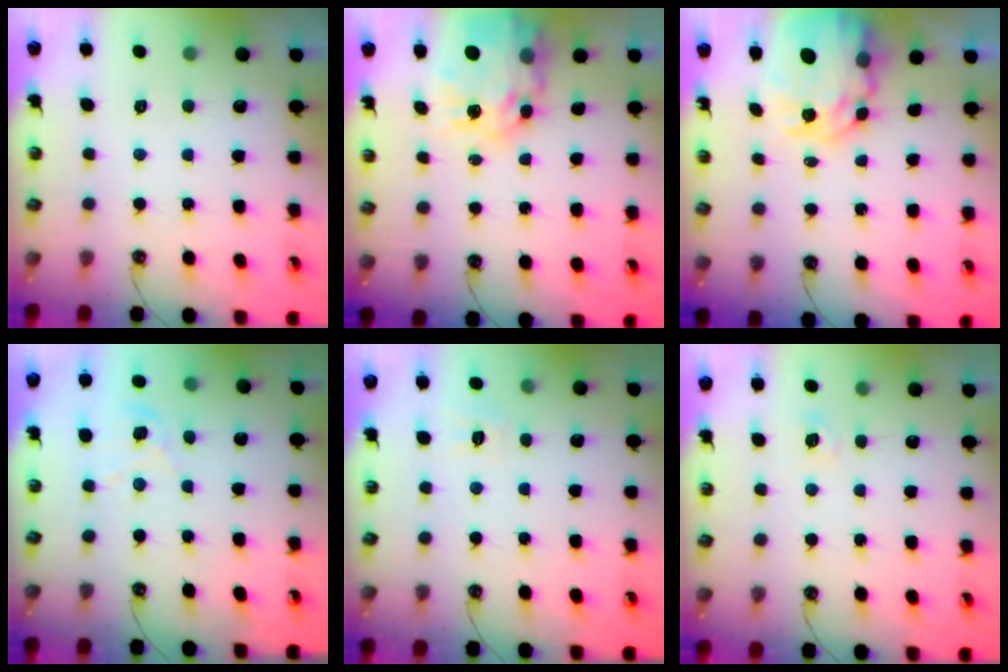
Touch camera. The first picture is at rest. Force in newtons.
{"total": 14.5, "press": 14.4, "slide": 1.4}
{"total": 11.9, "press": 11.8, "slide": 1.1}
{"total": 1.6, "press": 1.6, "slide": 0.2}
{"total": 2.8, "press": 2.8, "slide": 0.5}
{"total": 3.6, "press": 3.6, "slide": 0.5}